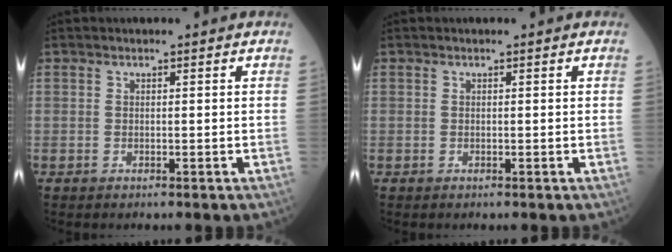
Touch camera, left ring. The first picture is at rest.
{"total": 0.0}